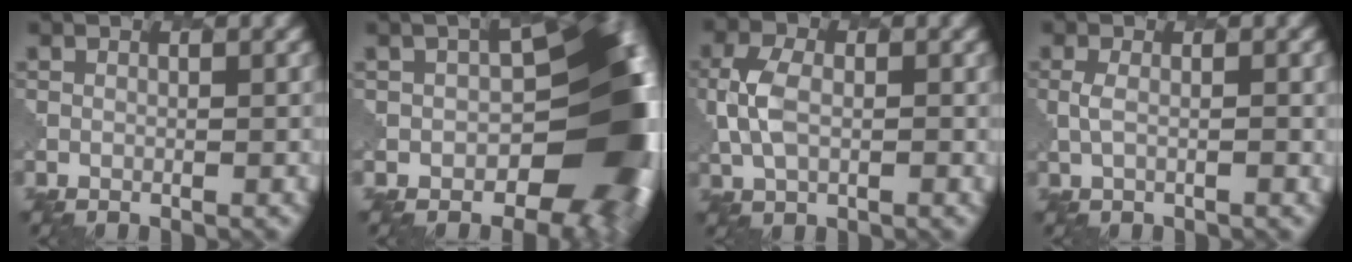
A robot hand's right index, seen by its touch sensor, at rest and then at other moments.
{"total": 13.3, "force": [-1.9, 8.4, 10.1], "torque": [-0.094, -0.012, -0.033]}
{"total": 2.7, "force": [0.5, 1.8, 1.9], "torque": [-0.064, 0.002, -0.009]}
{"total": 0.9, "force": [0.7, -0.4, 0.5], "torque": [-0.025, 0.004, -0.006]}